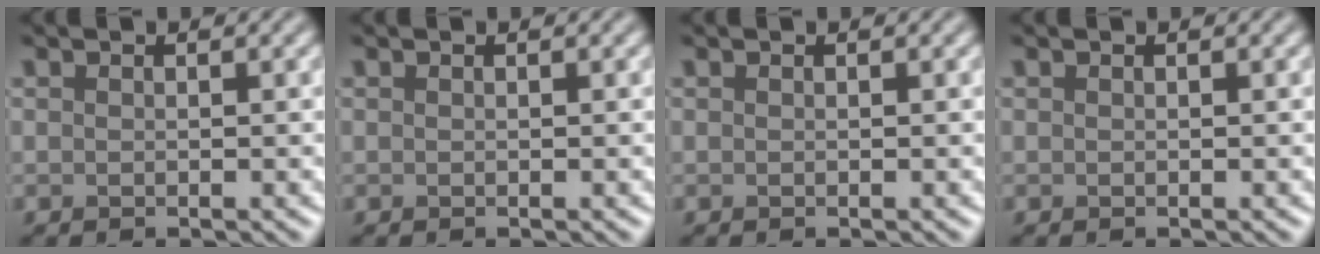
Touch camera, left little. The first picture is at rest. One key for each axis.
{"total": 0.0}
{"total": 0.0}
{"total": 0.0}